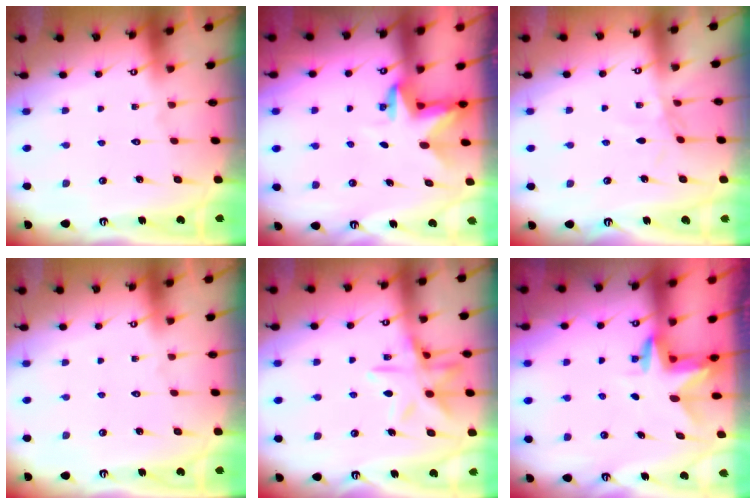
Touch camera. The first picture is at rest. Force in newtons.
{"total": 3.4, "press": 3.4, "slide": 0.1}
{"total": 2.1, "press": 2.1, "slide": 0.5}
{"total": 0.0}
{"total": 13.0, "press": 13.0, "slide": 1.0}
{"total": 3.1, "press": 3.1, "slide": 0.2}